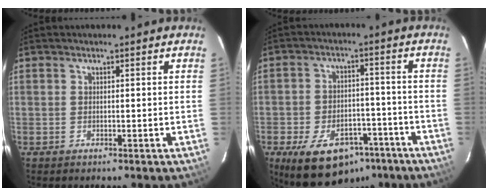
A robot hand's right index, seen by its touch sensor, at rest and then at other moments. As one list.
[{"total": 16.1, "force": [-10.0, 9.3, 8.5], "torque": [-0.176, 0.007, -0.136]}]